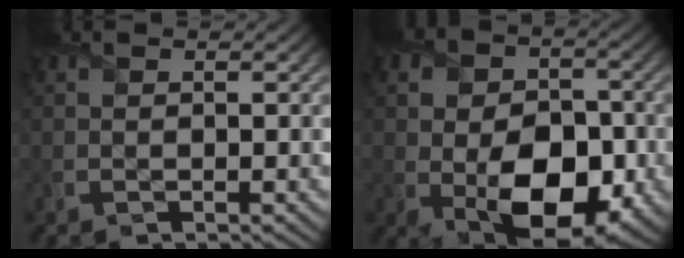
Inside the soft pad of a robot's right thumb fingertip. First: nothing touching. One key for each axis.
{"total": 13.7, "fx": -2.9, "fy": 9.1, "fz": 9.9, "tx": -0.146, "ty": -0.031, "tz": -0.031}